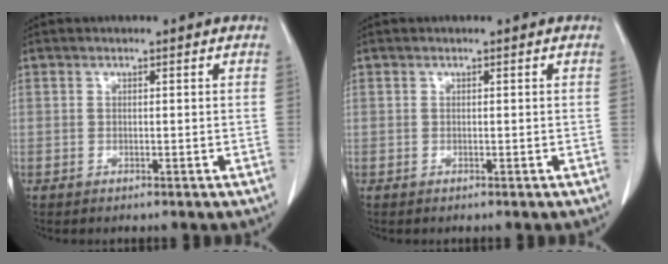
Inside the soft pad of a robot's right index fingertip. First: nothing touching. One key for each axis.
{"total": 0.0}